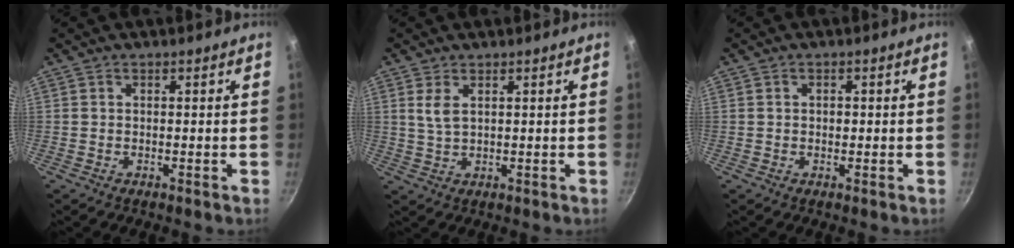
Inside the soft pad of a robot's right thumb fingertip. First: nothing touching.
{"total": 3.4, "force": [1.4, 1.6, 2.7], "torque": [-0.052, -0.011, 0.031]}
{"total": 1.1, "force": [0.1, 0.8, 0.7], "torque": [-0.008, 0.003, 0.002]}